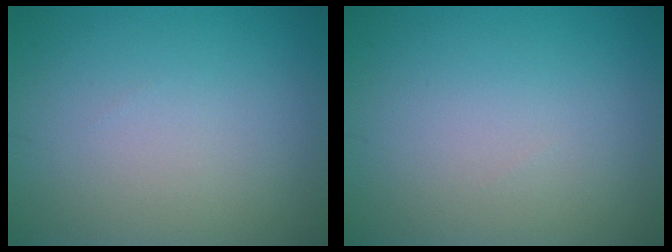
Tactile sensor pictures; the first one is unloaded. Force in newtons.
{"total": 0.0}